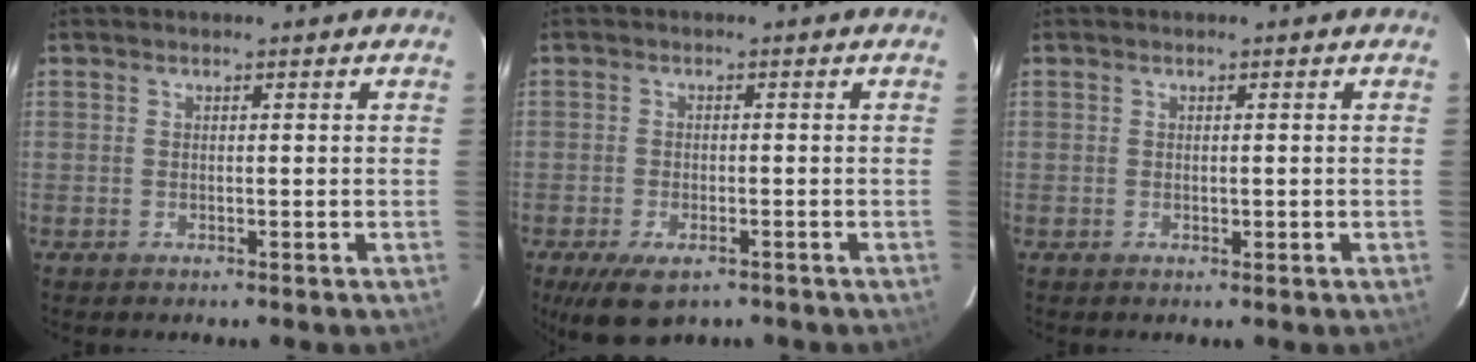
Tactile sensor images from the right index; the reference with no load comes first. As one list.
[{"total": 6.5, "force": [-4.4, 2.8, 3.8], "torque": [-0.069, -0.008, -0.070]}, {"total": 0.6, "force": [-0.1, 0.2, 0.6], "torque": [-0.010, -0.001, 0.000]}]